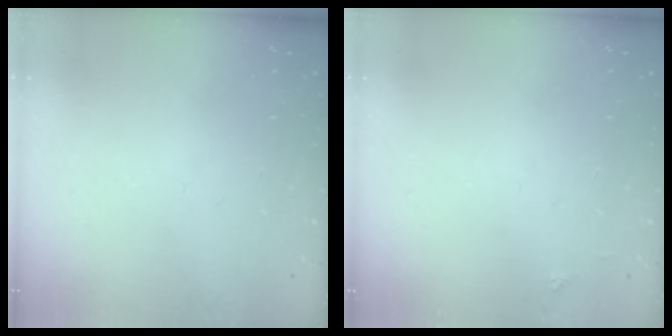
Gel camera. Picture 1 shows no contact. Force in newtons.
{"total": 2.0, "press": 2.0, "slide": 0.3}